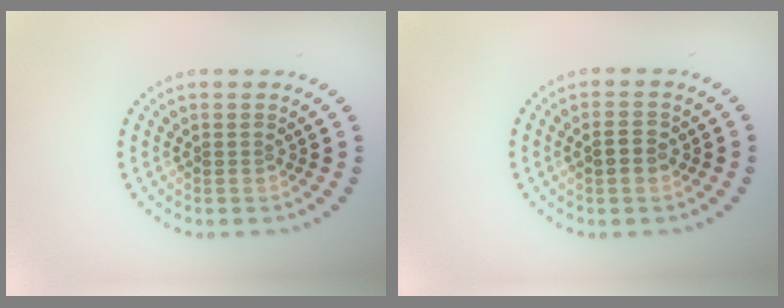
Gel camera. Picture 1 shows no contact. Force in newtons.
{"total": 1.6, "press": 1.6, "slide": 0.1}